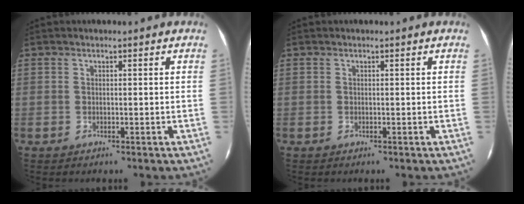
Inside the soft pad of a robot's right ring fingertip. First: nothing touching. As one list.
[{"total": 0.0}]